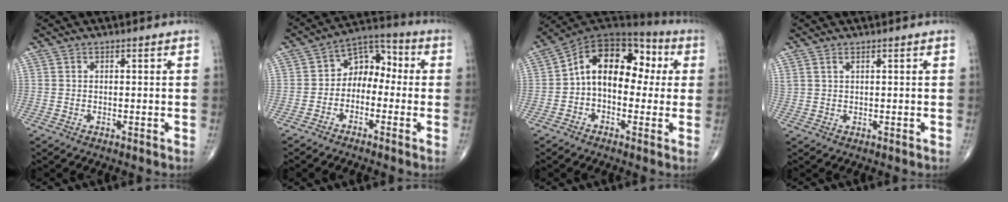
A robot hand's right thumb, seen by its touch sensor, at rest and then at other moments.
{"total": 8.2, "force": [-1.3, 6.0, 5.5], "torque": [-0.052, 0.044, -0.042]}
{"total": 15.5, "force": [1.3, 10.1, 11.7], "torque": [-0.141, 0.052, 0.006]}
{"total": 1.1, "force": [0.8, 0.4, 0.7], "torque": [-0.017, 0.007, 0.021]}